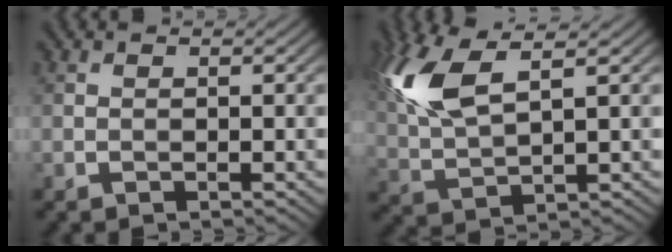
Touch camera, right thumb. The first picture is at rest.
{"total": 9.8, "force": [4.3, 3.4, 8.1], "torque": [-0.205, 0.017, 0.084]}